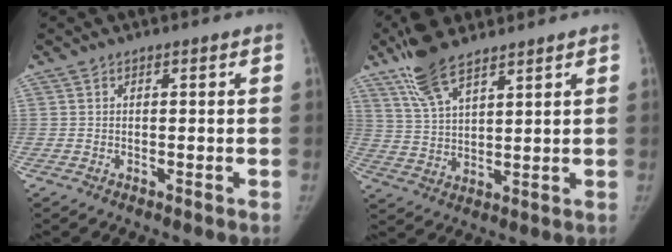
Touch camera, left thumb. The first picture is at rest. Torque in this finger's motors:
{"motor_torque": [0.68, -0.19, 1.03, -1.28, 0.28]}